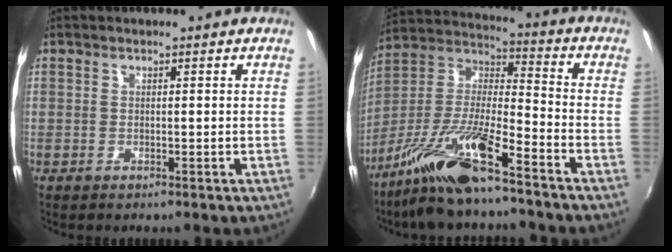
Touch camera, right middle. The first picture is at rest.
{"total": 15.2, "force": [-10.8, 2.2, 10.5], "torque": [-0.208, 0.000, -0.210]}